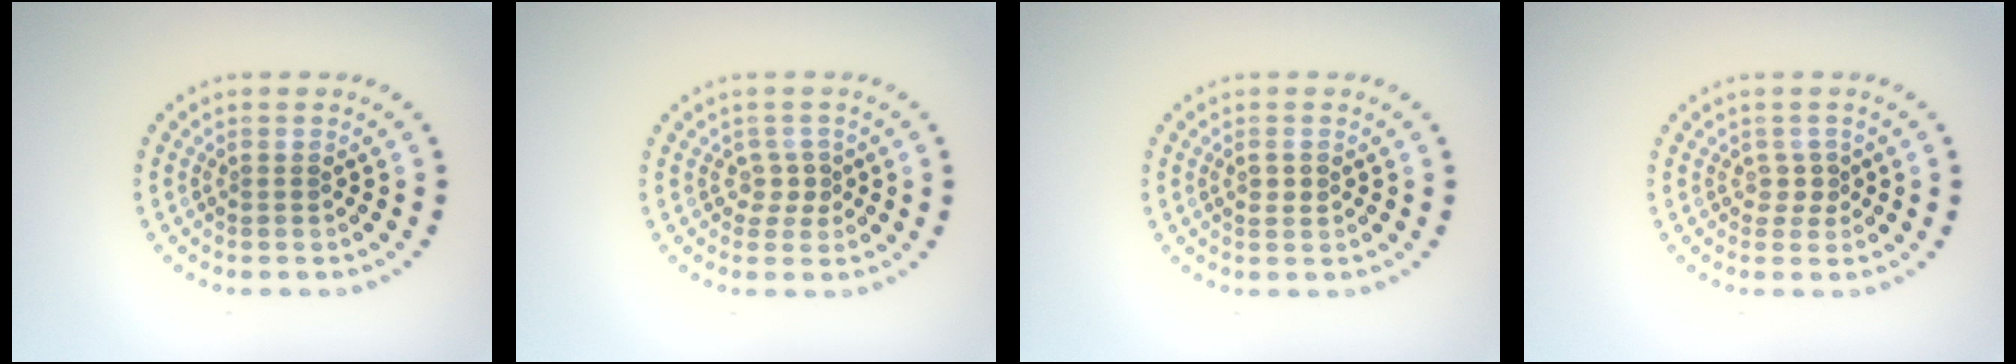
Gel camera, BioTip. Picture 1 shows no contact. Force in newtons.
{"total": 1.6, "press": 1.2, "slide": 1.1}
{"total": 1.1, "press": 1.1, "slide": 0.1}
{"total": 1.4, "press": 1.0, "slide": 1.0}